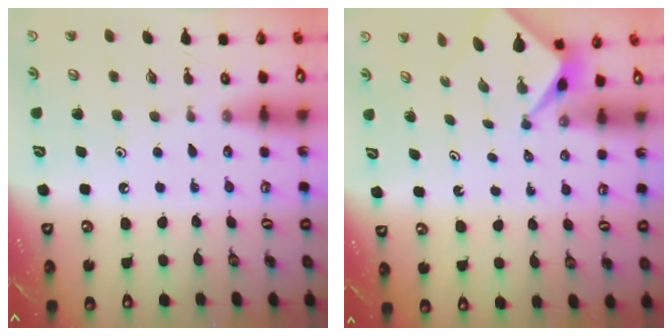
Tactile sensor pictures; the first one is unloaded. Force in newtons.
{"total": 1.9, "press": 1.9, "slide": 0.2}